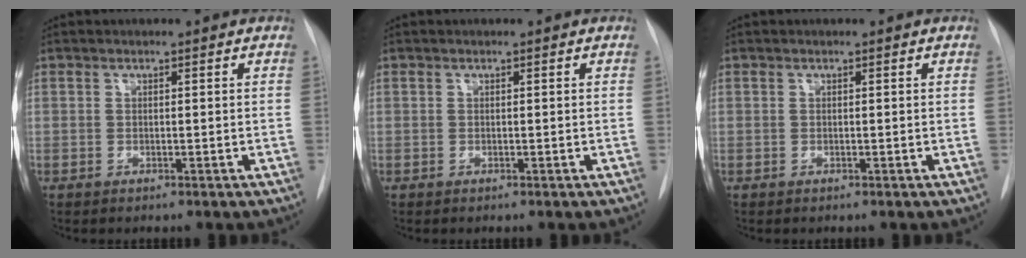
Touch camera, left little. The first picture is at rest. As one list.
[{"total": 0.0}, {"total": 0.0}]